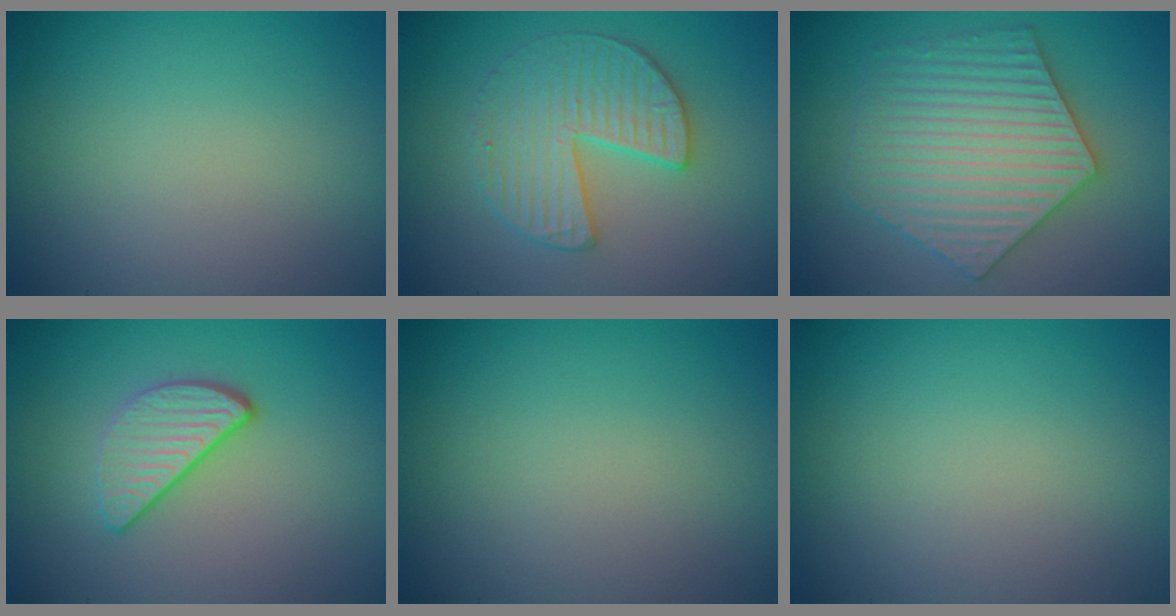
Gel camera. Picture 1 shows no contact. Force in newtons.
{"total": 3.8, "press": 3.8, "slide": 0.5}
{"total": 6.1, "press": 6.1, "slide": 0.9}
{"total": 3.2, "press": 2.5, "slide": 2.1}
{"total": 0.0}
{"total": 0.0}